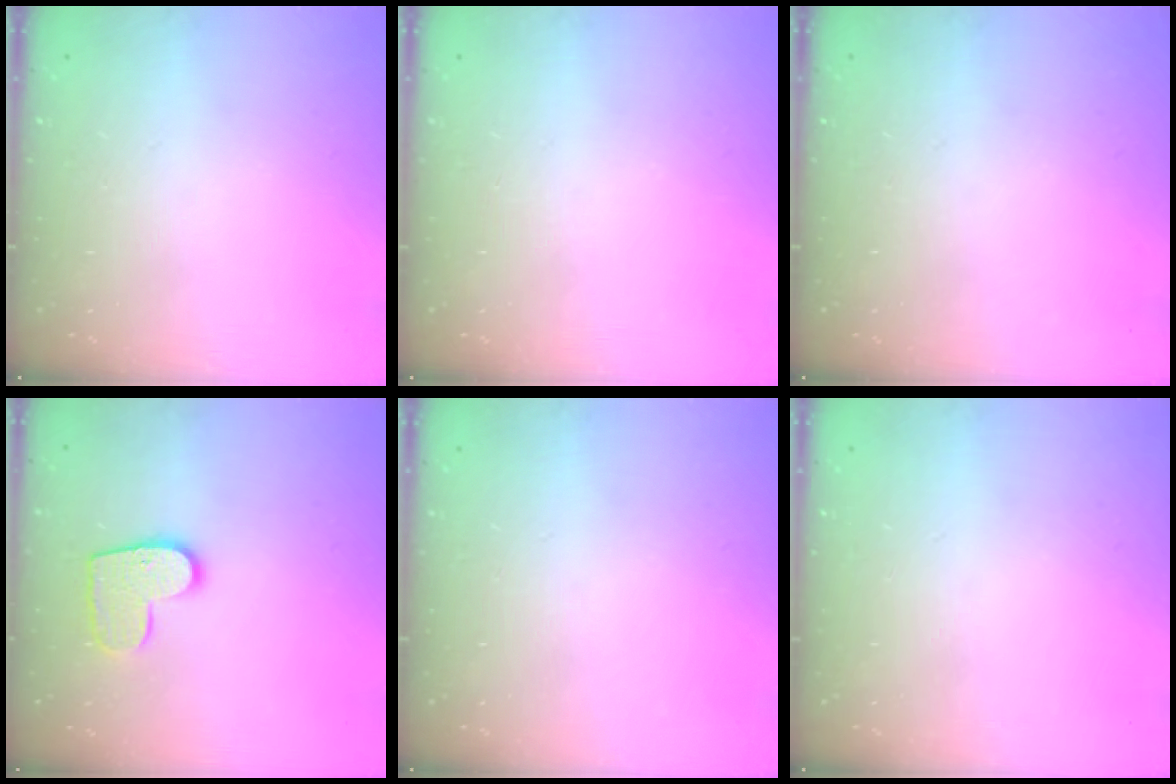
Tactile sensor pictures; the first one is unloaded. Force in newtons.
{"total": 0.0}
{"total": 0.0}
{"total": 10.3, "press": 10.3, "slide": 0.4}
{"total": 0.0}
{"total": 0.0}